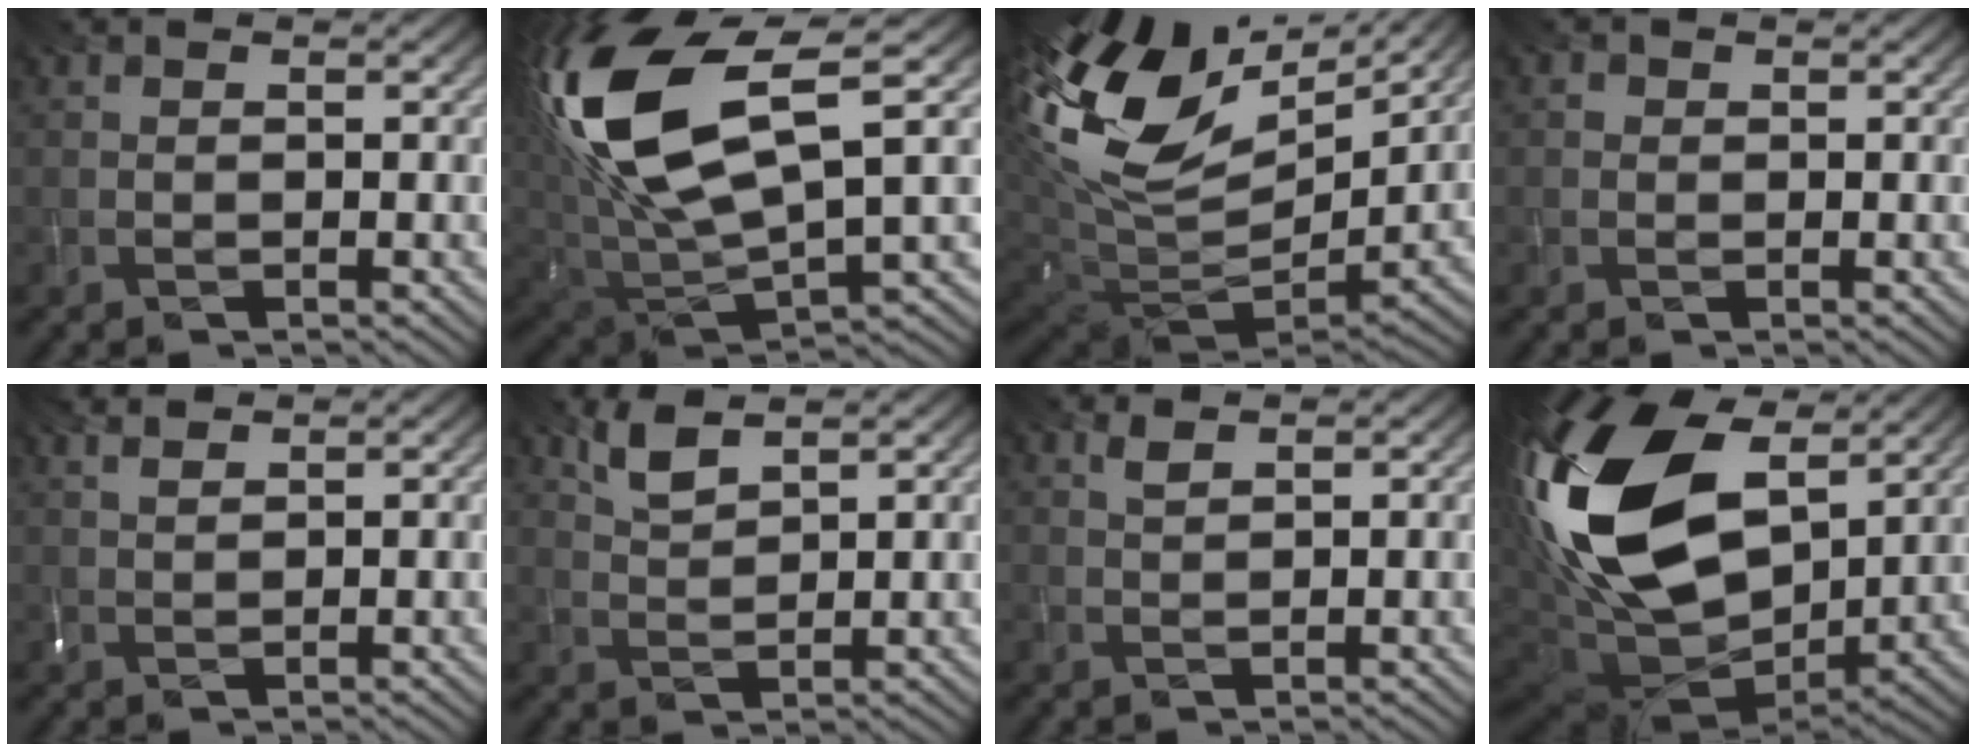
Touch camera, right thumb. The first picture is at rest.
{"total": 16.4, "force": [5.2, 7.6, 13.6], "torque": [-0.316, 0.005, 0.103]}
{"total": 17.9, "force": [6.5, 10.2, 13.1], "torque": [-0.298, 0.014, 0.126]}
{"total": 1.0, "force": [0.1, 0.9, 0.3], "torque": [-0.004, -0.002, -0.002]}
{"total": 2.4, "force": [1.9, 0.6, 1.3], "torque": [-0.037, 0.010, 0.041]}
{"total": 3.6, "force": [2.7, 1.0, 2.2], "torque": [-0.058, 0.000, 0.060]}
{"total": 1.3, "force": [0.9, 0.3, 0.8], "torque": [-0.025, 0.002, 0.020]}
{"total": 22.1, "force": [5.6, 13.1, 16.8], "torque": [-0.391, 0.005, 0.105]}